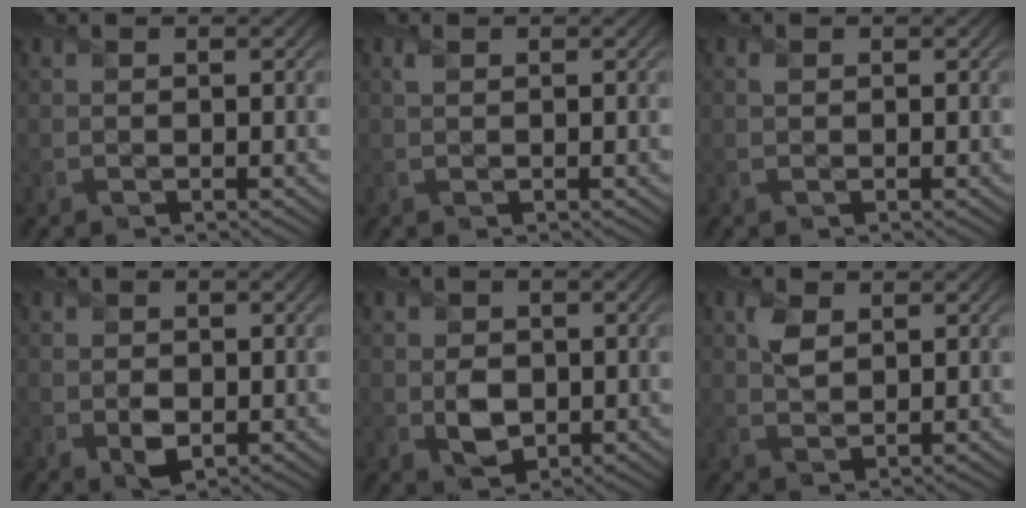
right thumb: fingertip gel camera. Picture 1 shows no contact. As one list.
[{"total": 0.8, "force": [0.4, 0.5, 0.5], "torque": [-0.016, 0.000, 0.007]}, {"total": 0.5, "force": [0.2, 0.4, 0.2], "torque": [-0.005, 0.000, 0.003]}, {"total": 2.4, "force": [-0.4, 1.9, 1.5], "torque": [-0.031, -0.012, -0.005]}, {"total": 3.9, "force": [-0.3, 3.2, 2.2], "torque": [-0.046, -0.009, -0.007]}, {"total": 2.8, "force": [1.2, 1.7, 1.9], "torque": [-0.048, 0.002, 0.024]}]